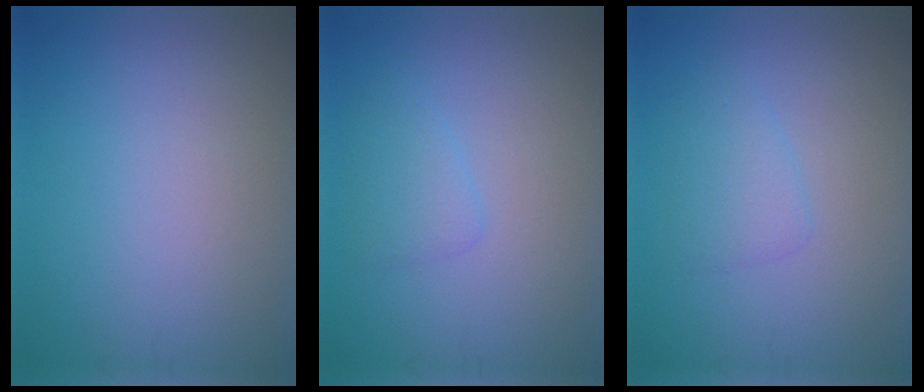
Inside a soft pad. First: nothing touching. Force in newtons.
{"total": 1.8, "press": 1.8, "slide": 0.0}
{"total": 1.9, "press": 1.9, "slide": 0.2}